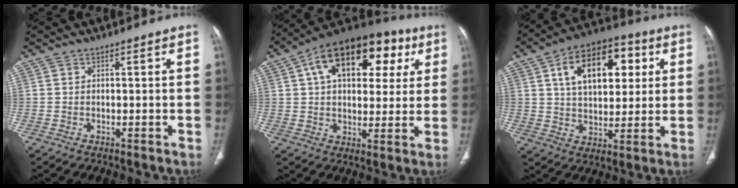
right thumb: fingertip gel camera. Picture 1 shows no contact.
{"total": 22.5, "force": [8.0, 13.1, 16.5], "torque": [-0.208, 0.024, 0.114]}
{"total": 17.3, "force": [5.6, 10.1, 13.0], "torque": [-0.164, 0.001, 0.085]}